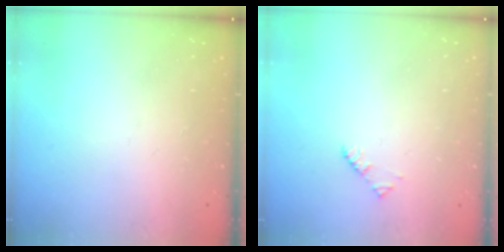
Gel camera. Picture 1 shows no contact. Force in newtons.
{"total": 1.9, "press": 1.9, "slide": 0.3}